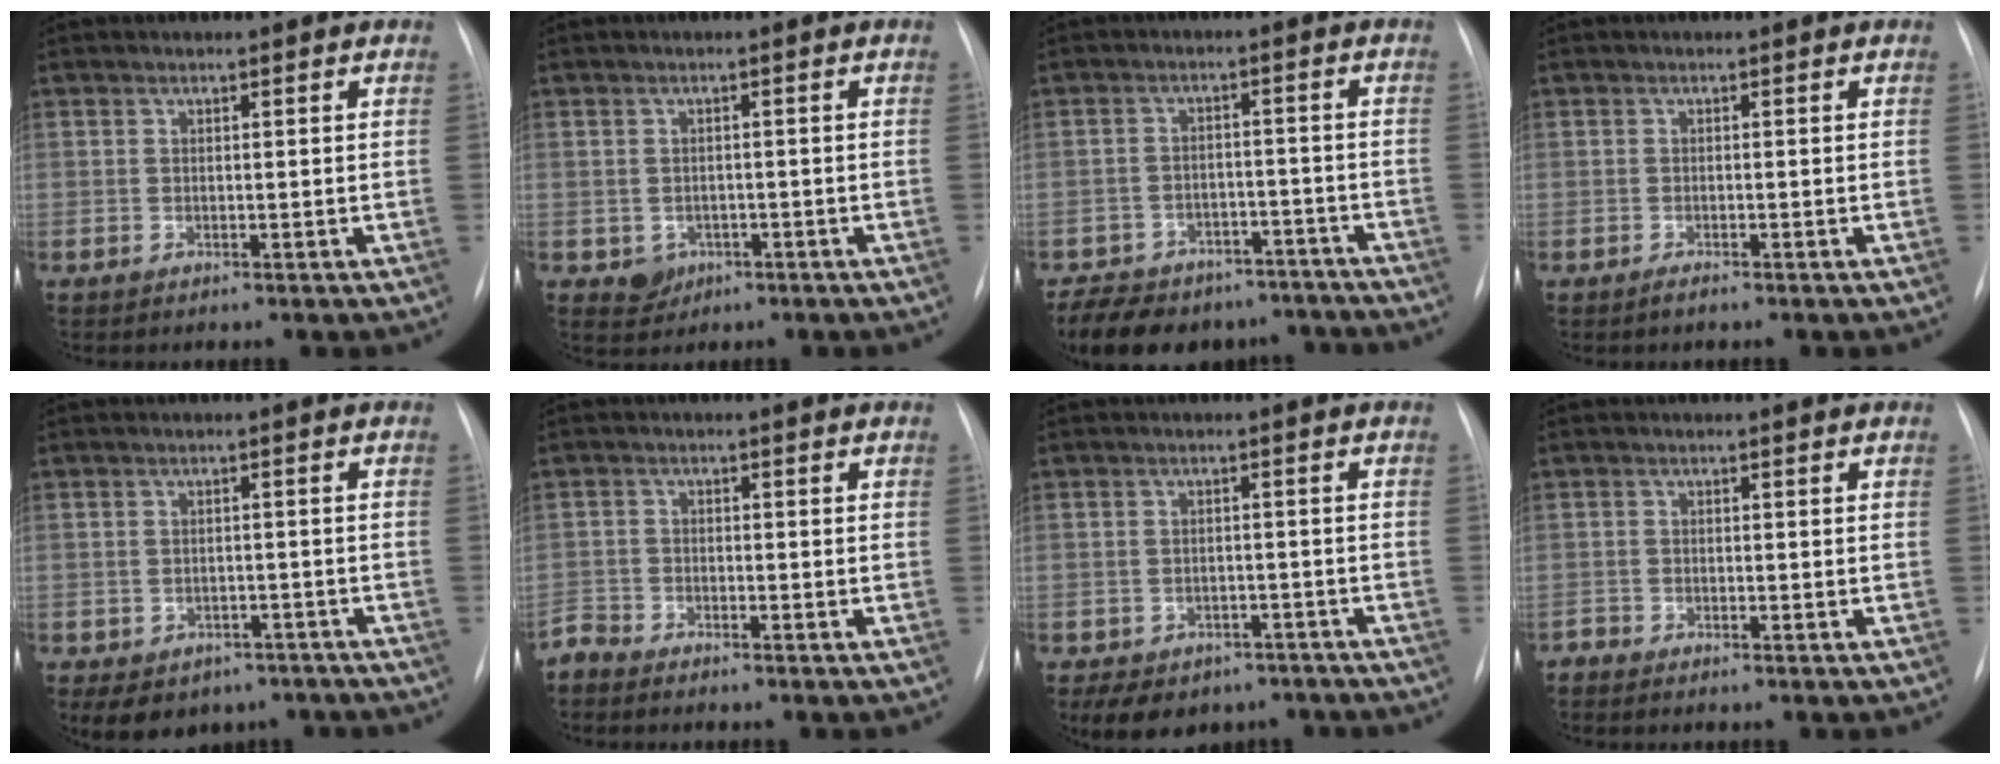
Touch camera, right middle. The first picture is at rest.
{"total": 3.0, "force": [-1.2, 2.5, 0.9], "torque": [-0.010, 0.004, -0.008]}
{"total": 16.4, "force": [-13.7, 7.6, 5.0], "torque": [-0.108, 0.006, -0.178]}
{"total": 0.8, "force": [-0.6, 0.0, 0.5], "torque": [-0.012, -0.002, -0.010]}
{"total": 9.8, "force": [-6.8, 6.5, 3.1], "torque": [-0.060, 0.009, -0.075]}
{"total": 2.5, "force": [-2.5, 0.2, -0.3], "torque": [0.011, -0.010, -0.050]}
{"total": 11.0, "force": [-8.1, 6.6, 3.5], "torque": [-0.067, 0.005, -0.092]}
{"total": 1.0, "force": [-1.0, 0.0, -0.1], "torque": [0.002, -0.004, -0.020]}